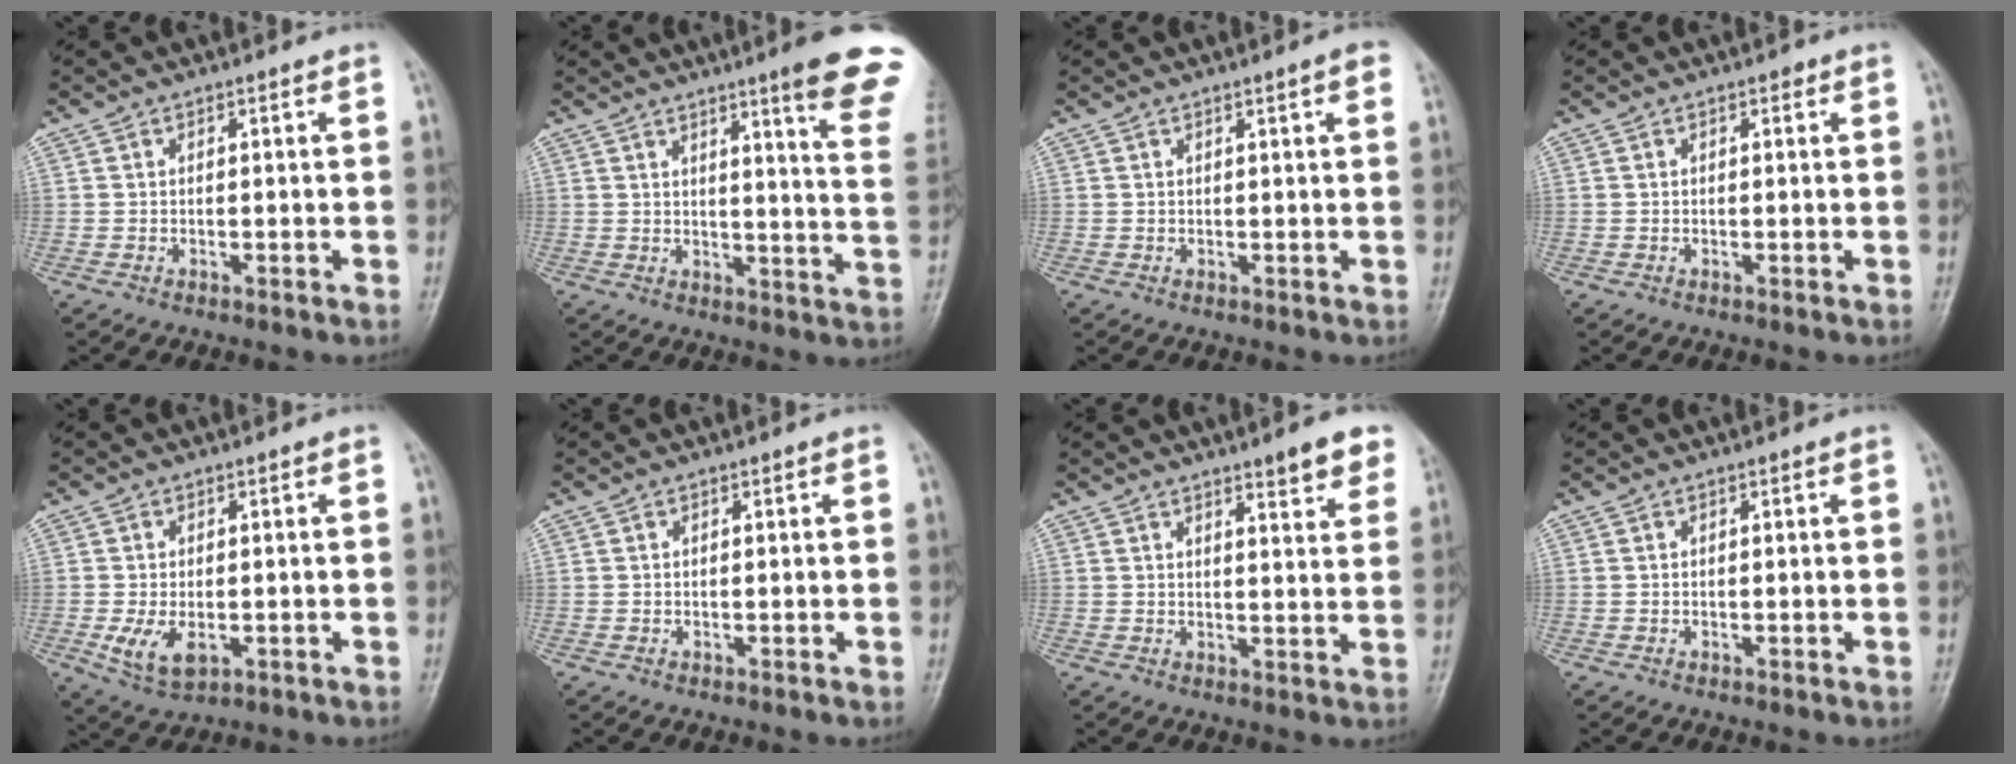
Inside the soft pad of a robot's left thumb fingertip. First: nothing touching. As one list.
[{"total": 15.6, "force": [10.6, 0.6, 11.4], "torque": [-0.119, -0.065, 0.117]}, {"total": 2.2, "force": [1.1, 0.3, 1.9], "torque": [-0.025, -0.001, 0.013]}, {"total": 0.6, "force": [0.3, 0.4, 0.4], "torque": [-0.001, 0.000, 0.001]}, {"total": 5.9, "force": [-1.5, 3.4, 4.6], "torque": [-0.088, -0.009, -0.019]}, {"total": 0.0}, {"total": 6.4, "force": [4.4, 1.4, 4.4], "torque": [-0.041, -0.023, 0.054]}, {"total": 0.0}]